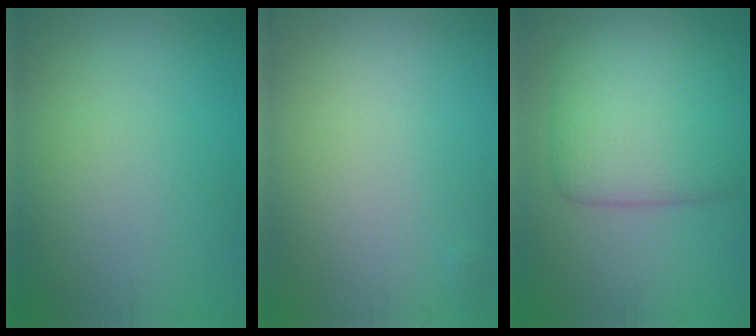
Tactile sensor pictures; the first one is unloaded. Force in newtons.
{"total": 0.0}
{"total": 6.8, "press": 6.8, "slide": 0.3}